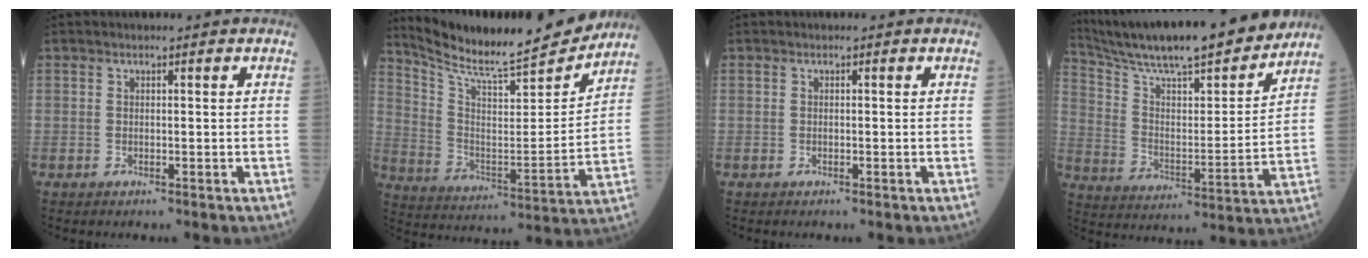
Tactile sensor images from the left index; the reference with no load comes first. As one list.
[{"total": 19.5, "force": [18.0, 0.9, 7.4], "torque": [-0.139, -0.039, 0.282]}, {"total": 0.0}, {"total": 22.8, "force": [20.2, 1.7, 10.3], "torque": [-0.183, -0.015, 0.313]}]